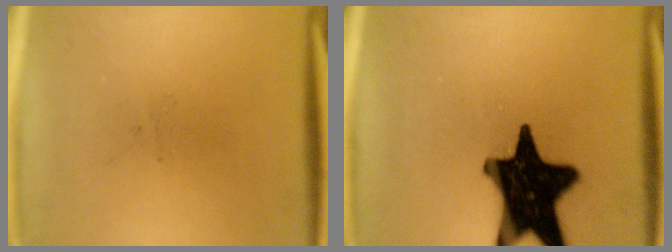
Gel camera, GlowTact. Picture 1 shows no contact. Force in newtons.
{"total": 19.9}